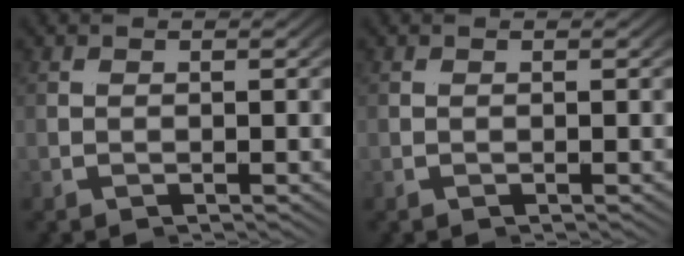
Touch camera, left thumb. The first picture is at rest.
{"total": 0.0}